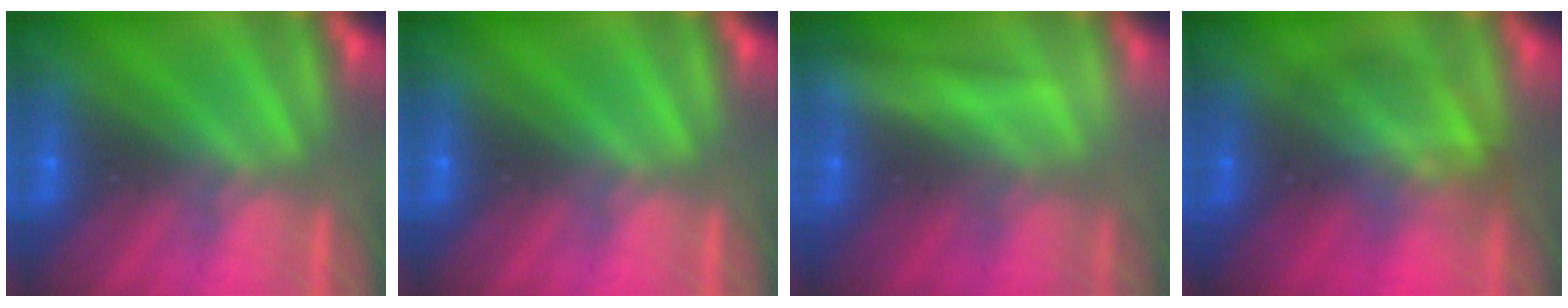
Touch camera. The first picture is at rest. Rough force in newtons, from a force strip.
{"total": 0.0}
{"total": 2.3}
{"total": 2.9}